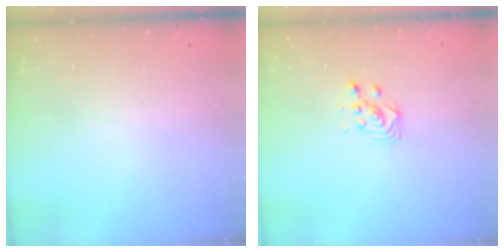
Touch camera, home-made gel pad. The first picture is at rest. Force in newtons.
{"total": 2.8, "press": 2.8, "slide": 0.3}